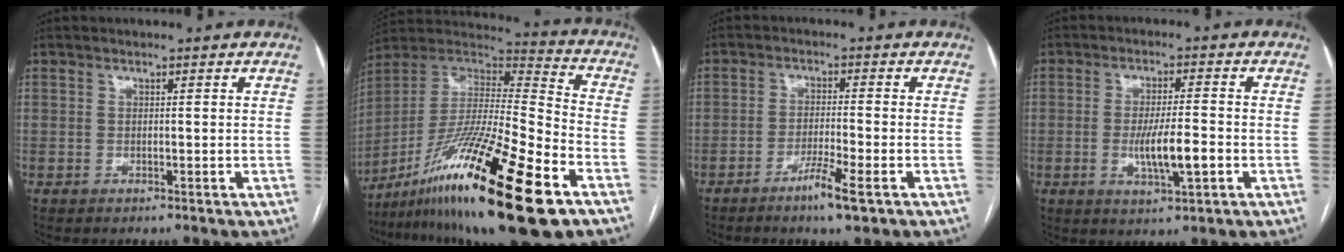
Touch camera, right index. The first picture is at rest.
{"total": 27.7, "force": [-14.9, 2.9, 23.1], "torque": [-0.385, -0.031, -0.258]}
{"total": 5.4, "force": [-3.1, 0.0, 4.4], "torque": [-0.079, -0.009, -0.056]}
{"total": 7.0, "force": [-1.8, 0.9, 6.7], "torque": [-0.123, -0.009, -0.029]}